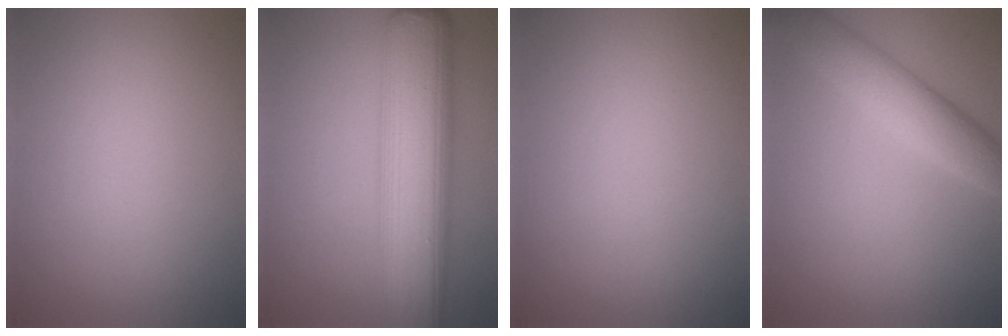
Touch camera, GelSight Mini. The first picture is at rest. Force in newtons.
{"total": 11.2, "press": 11.2, "slide": 0.1}
{"total": 0.0}
{"total": 4.5, "press": 4.5, "slide": 0.1}